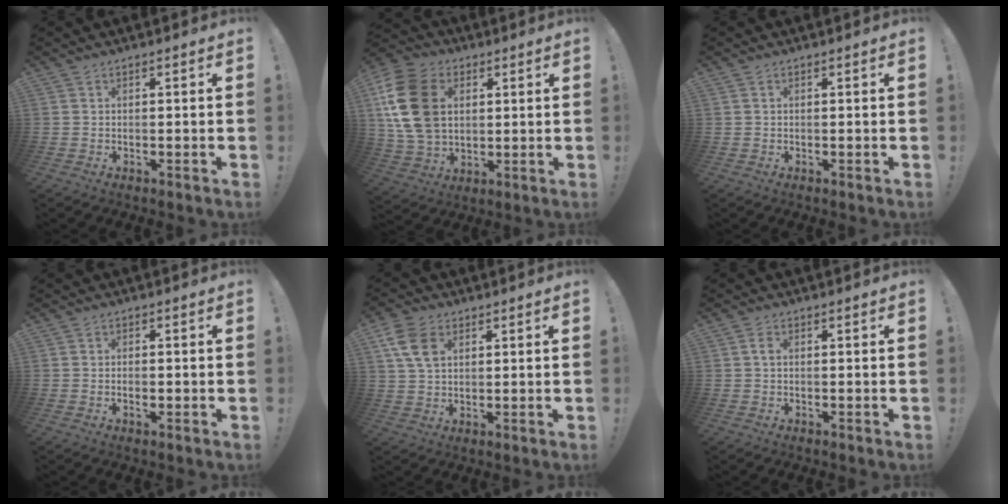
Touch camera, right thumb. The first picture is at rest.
{"total": 20.3, "force": [4.1, 15.2, 12.9], "torque": [-0.236, -0.002, 0.082]}
{"total": 0.0}
{"total": 1.6, "force": [-0.9, 0.7, 1.1], "torque": [-0.021, 0.003, -0.015]}
{"total": 9.1, "force": [3.4, 6.1, 5.9], "torque": [-0.110, 0.000, 0.066]}
{"total": 1.7, "force": [0.2, 0.9, 1.5], "torque": [-0.025, 0.003, 0.002]}